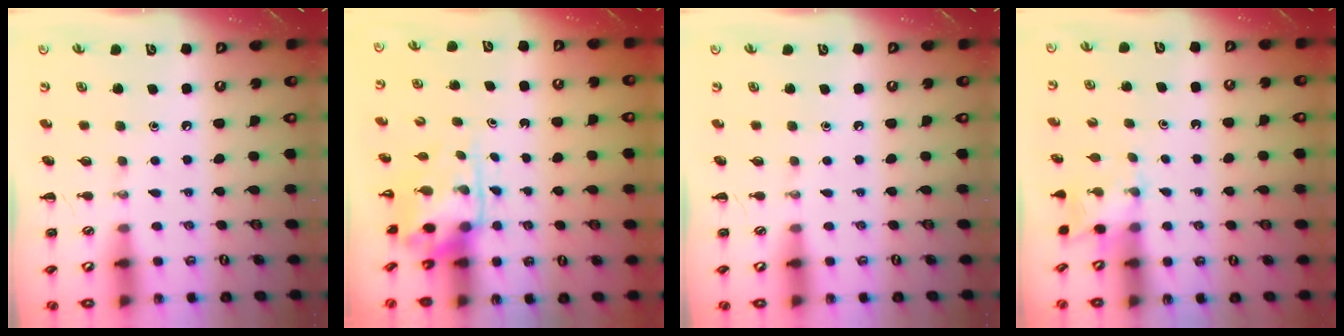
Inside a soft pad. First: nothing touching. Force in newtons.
{"total": 3.5, "press": 3.4, "slide": 0.7}
{"total": 0.0}
{"total": 2.6, "press": 2.5, "slide": 0.9}